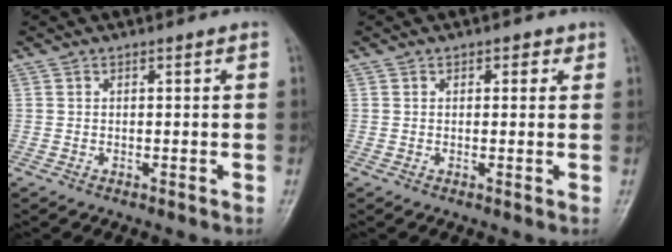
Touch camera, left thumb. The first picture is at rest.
{"total": 1.7, "force": [0.8, 1.2, 0.9], "torque": [0.004, -0.001, 0.005]}